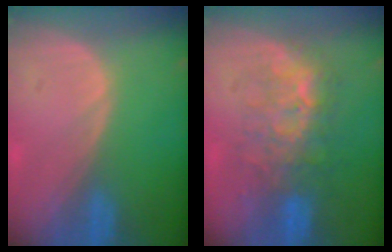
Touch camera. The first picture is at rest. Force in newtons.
{"total": 8.2, "press": 8.0, "slide": 1.8}